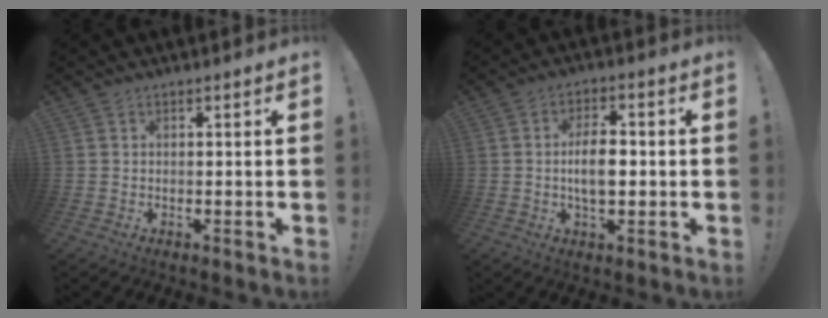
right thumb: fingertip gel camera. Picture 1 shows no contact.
{"total": 8.1, "force": [-0.8, 3.9, 7.0], "torque": [-0.117, 0.003, -0.020]}